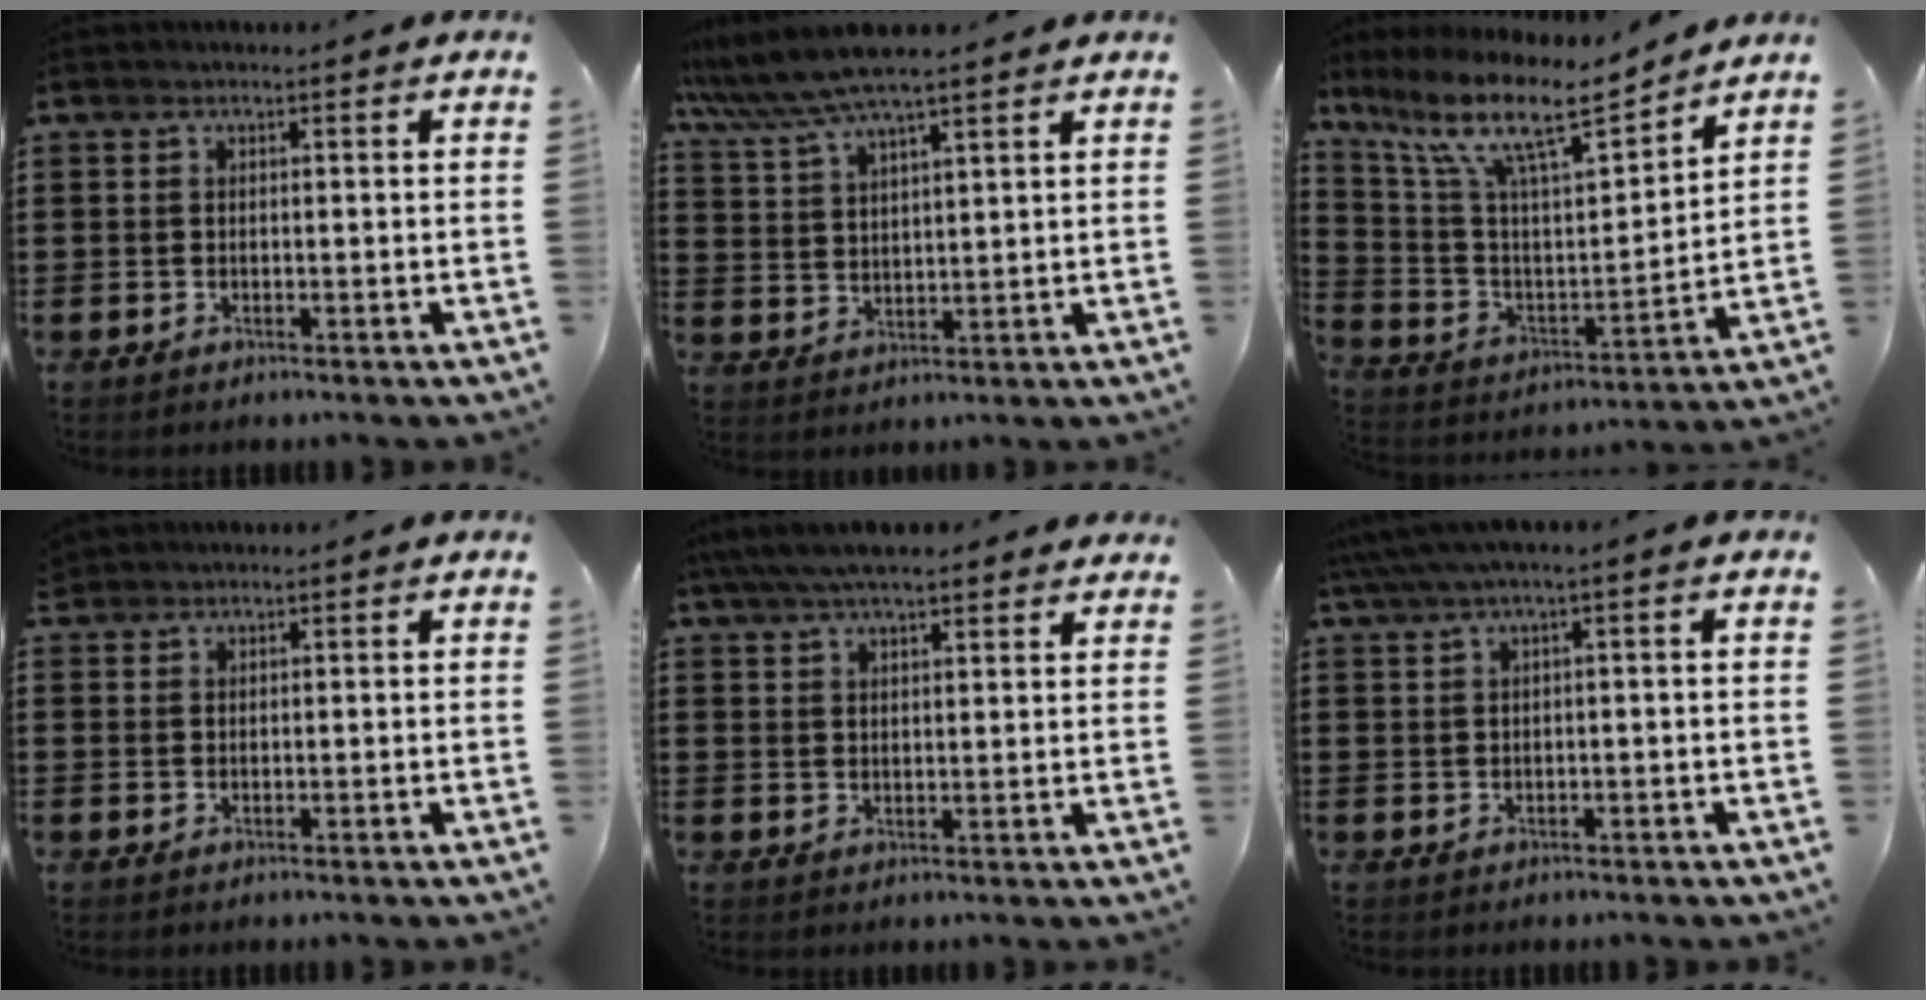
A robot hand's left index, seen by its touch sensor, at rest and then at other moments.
{"total": 7.0, "force": [5.9, 0.6, 3.6], "torque": [-0.088, -0.017, 0.105]}
{"total": 12.7, "force": [9.1, 2.8, 8.4], "torque": [-0.188, -0.054, 0.151]}
{"total": 1.2, "force": [1.1, 0.4, 0.1], "torque": [-0.006, 0.002, 0.023]}
{"total": 5.6, "force": [4.8, 1.0, 2.6], "torque": [-0.064, -0.005, 0.088]}
{"total": 2.3, "force": [0.3, 0.1, 2.3], "torque": [-0.048, -0.006, 0.003]}